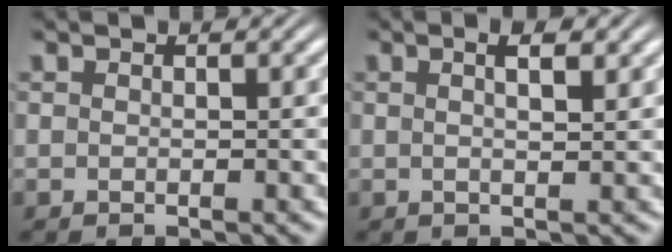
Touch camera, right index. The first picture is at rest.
{"total": 2.1, "force": [0.7, 0.4, 1.9], "torque": [-0.025, 0.004, 0.008]}